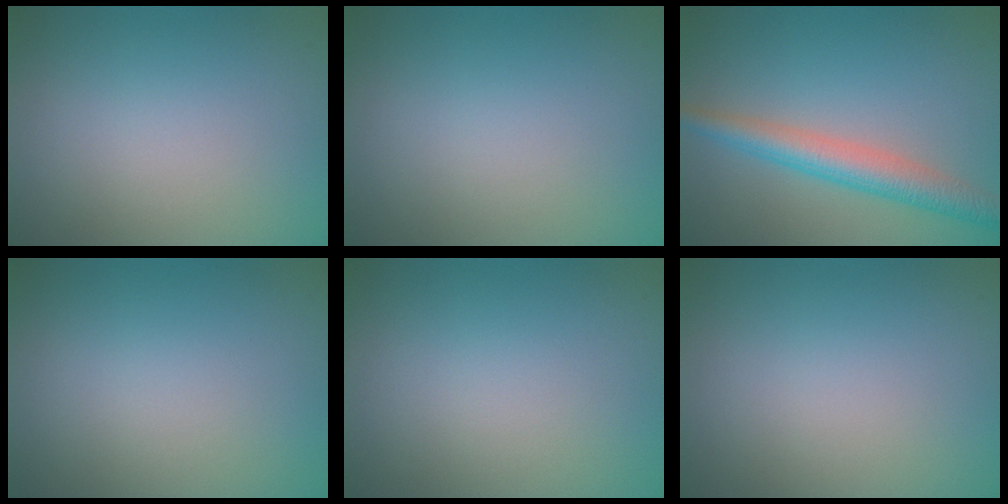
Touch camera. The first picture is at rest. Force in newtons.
{"total": 0.0}
{"total": 4.2, "press": 4.2, "slide": 0.0}
{"total": 0.0}
{"total": 0.0}
{"total": 0.0}